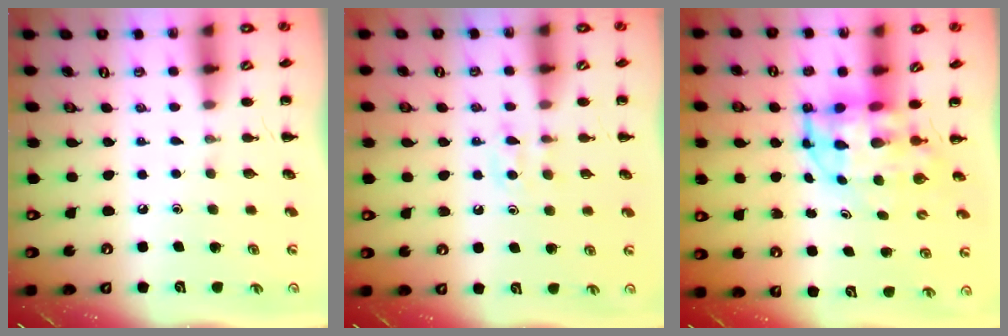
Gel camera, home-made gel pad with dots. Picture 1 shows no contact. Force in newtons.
{"total": 5.9, "press": 5.8, "slide": 1.4}
{"total": 4.9, "press": 4.7, "slide": 1.4}